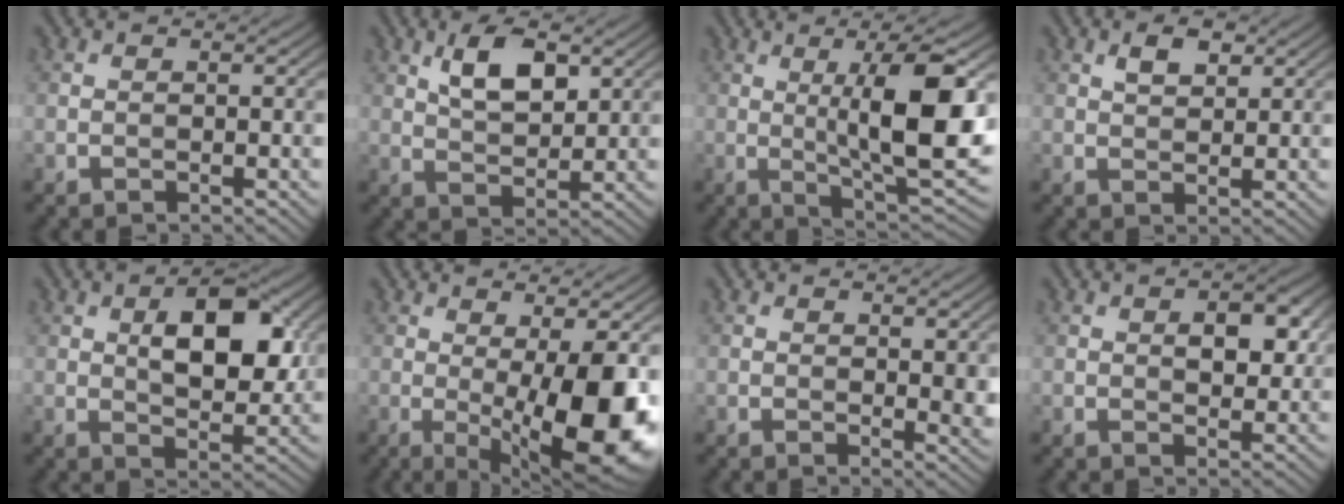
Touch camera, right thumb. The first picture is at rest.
{"total": 6.2, "force": [2.8, 2.8, 4.8], "torque": [-0.096, -0.003, 0.052]}
{"total": 13.3, "force": [1.8, 3.1, 12.8], "torque": [-0.182, 0.005, 0.039]}
{"total": 2.9, "force": [1.4, 1.5, 2.0], "torque": [-0.037, 0.001, 0.026]}
{"total": 9.3, "force": [2.1, 4.6, 7.8], "torque": [-0.123, 0.004, 0.032]}
{"total": 13.0, "force": [-1.6, 3.5, 12.4], "torque": [-0.166, 0.001, -0.017]}
{"total": 2.6, "force": [0.8, 1.0, 2.3], "torque": [-0.033, -0.006, 0.016]}
{"total": 4.7, "force": [0.9, 2.6, 3.8], "torque": [-0.052, -0.001, 0.015]}